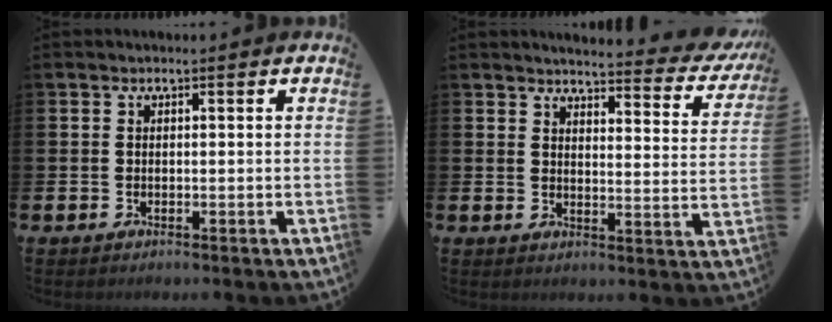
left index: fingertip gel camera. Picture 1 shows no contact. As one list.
[{"total": 3.6, "force": [3.5, 0.4, 0.8], "torque": [-0.022, -0.034, 0.053]}]